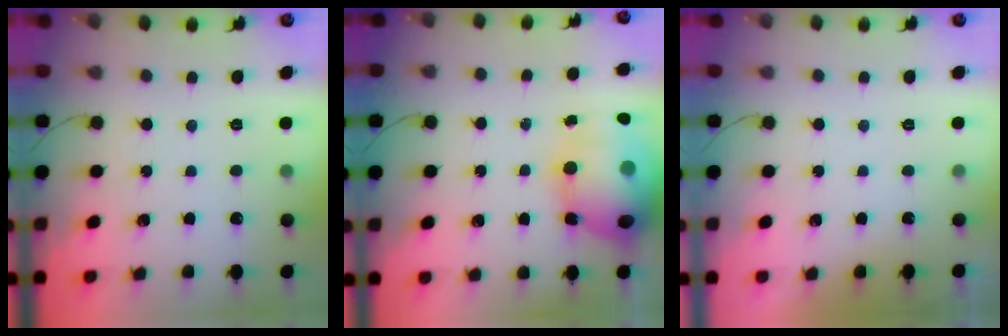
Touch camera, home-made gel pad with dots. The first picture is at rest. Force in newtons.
{"total": 22.4, "press": 22.0, "slide": 4.0}
{"total": 0.0}